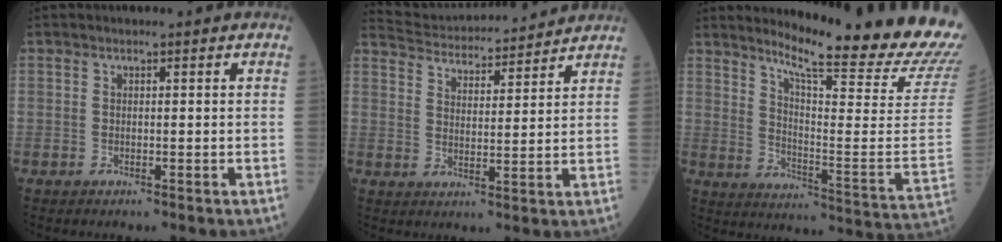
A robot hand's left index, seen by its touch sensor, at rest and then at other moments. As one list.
[{"total": 13.6, "force": [13.2, 1.5, 2.8], "torque": [-0.056, 0.025, 0.197]}, {"total": 23.0, "force": [20.5, -0.9, 10.4], "torque": [-0.170, -0.125, 0.261]}]